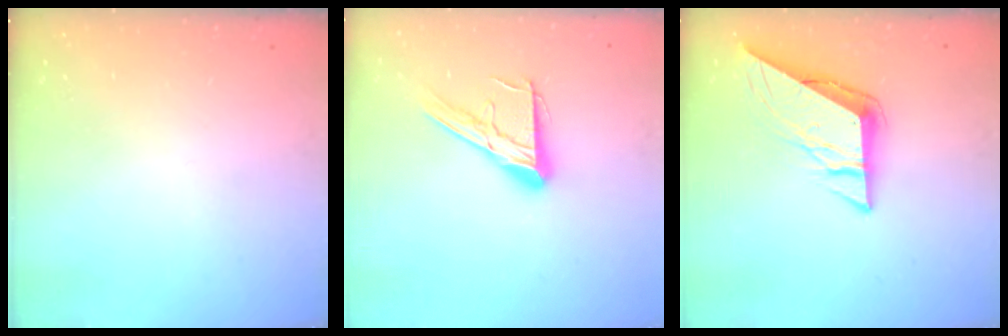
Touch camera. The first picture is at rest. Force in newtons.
{"total": 13.9, "press": 13.8, "slide": 1.3}
{"total": 9.4, "press": 9.3, "slide": 0.7}